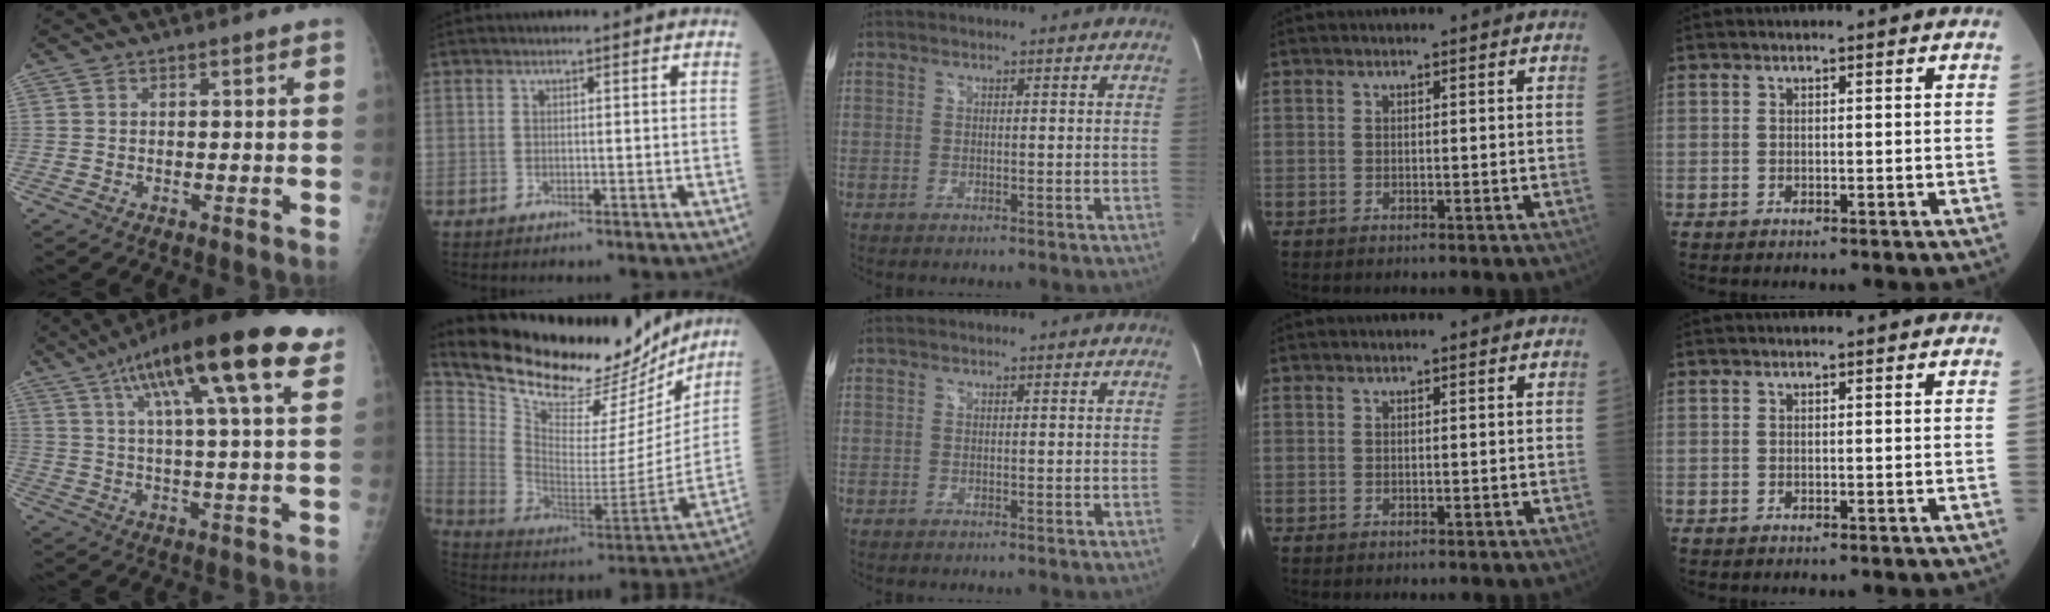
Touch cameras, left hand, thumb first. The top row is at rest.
{"thumb": {"total": 22.8, "force": [12.0, 4.6, 18.9], "torque": [-0.294, -0.003, 0.183]}, "index": {"total": 24.4, "force": [22.1, 6.9, 7.8], "torque": [-0.136, -0.043, 0.327]}}